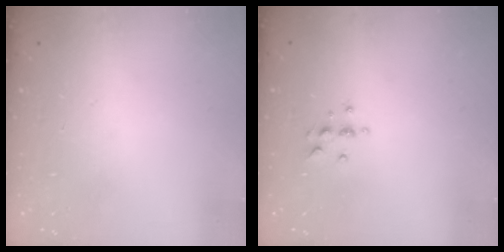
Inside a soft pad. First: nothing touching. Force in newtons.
{"total": 5.6, "press": 5.5, "slide": 0.7}